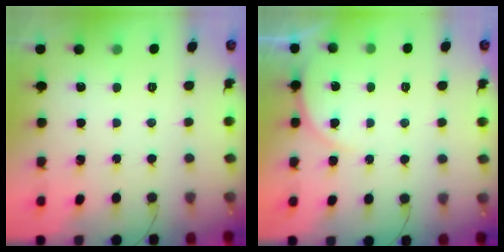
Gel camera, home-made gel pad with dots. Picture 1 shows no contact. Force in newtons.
{"total": 4.6, "press": 4.6, "slide": 0.4}